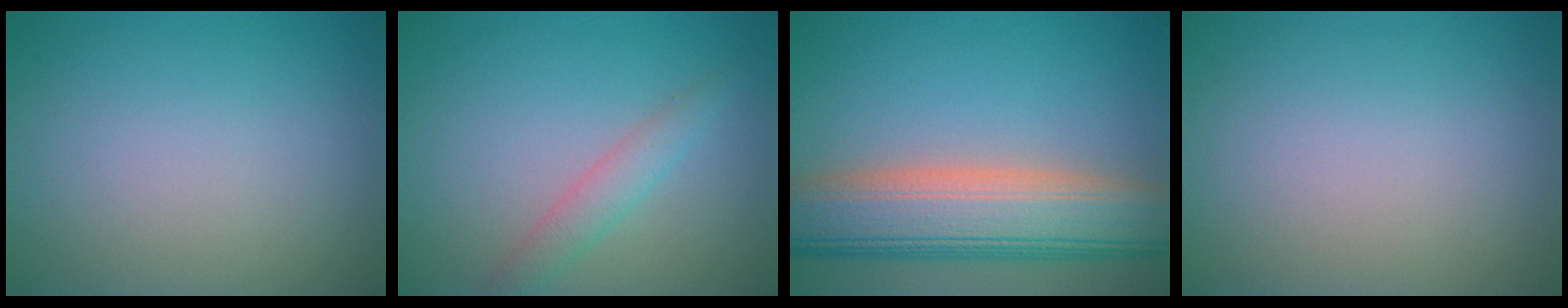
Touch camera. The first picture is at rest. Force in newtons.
{"total": 2.1, "press": 2.1, "slide": 0.0}
{"total": 10.2, "press": 10.2, "slide": 1.1}
{"total": 0.0}